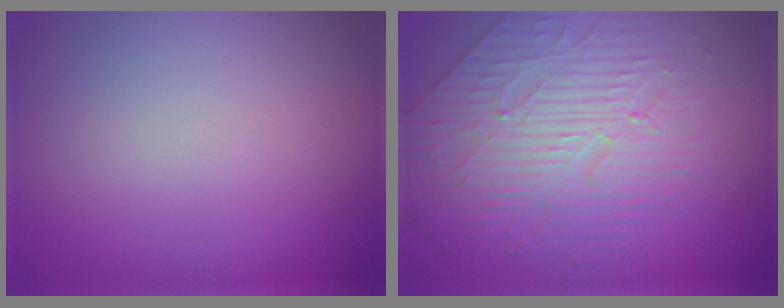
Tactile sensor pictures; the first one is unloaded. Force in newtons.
{"total": 4.4, "press": 4.3, "slide": 0.8}